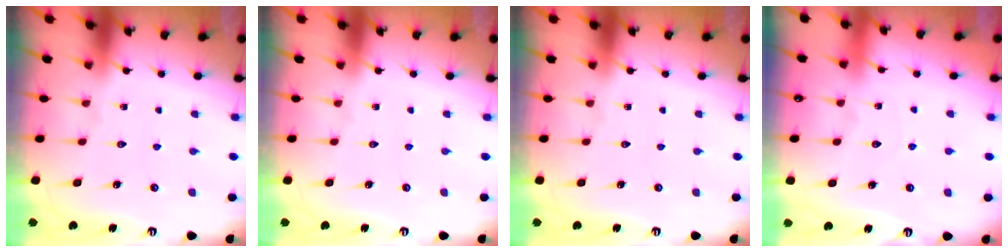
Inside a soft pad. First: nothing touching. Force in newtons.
{"total": 0.0}
{"total": 0.0}
{"total": 2.8, "press": 2.8, "slide": 0.4}